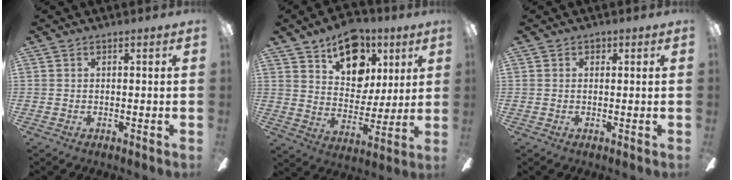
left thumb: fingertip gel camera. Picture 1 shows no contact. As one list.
[{"total": 16.1, "force": [9.4, 10.6, 7.5], "torque": [-0.101, -0.047, 0.172]}, {"total": 0.6, "force": [0.5, 0.3, 0.3], "torque": [0.001, -0.001, 0.008]}]